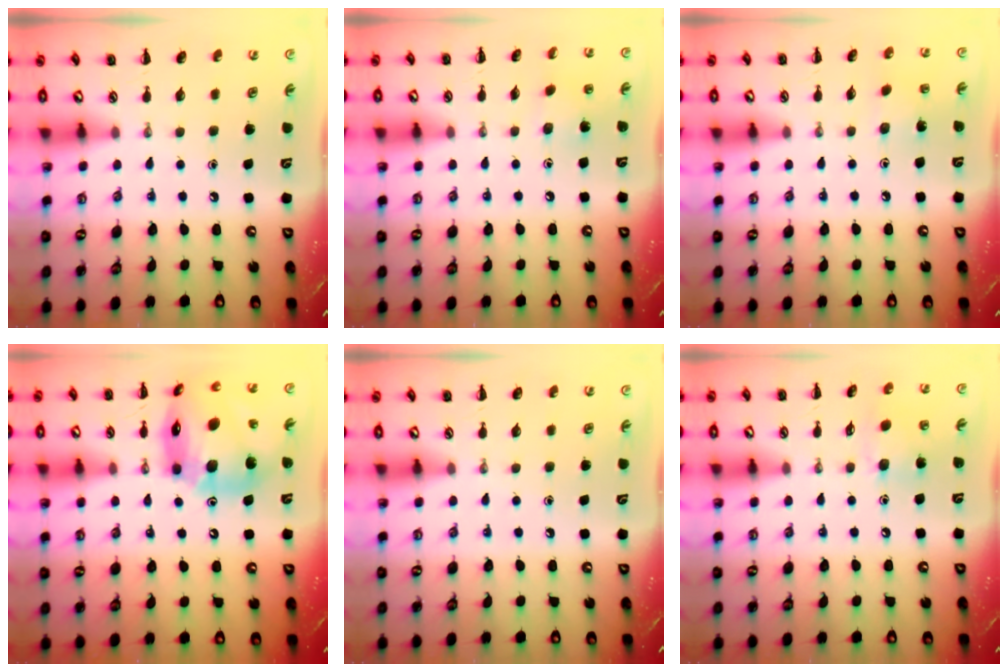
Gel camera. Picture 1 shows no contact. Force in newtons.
{"total": 2.8, "press": 2.7, "slide": 0.6}
{"total": 2.7, "press": 2.6, "slide": 0.8}
{"total": 19.3, "press": 18.8, "slide": 4.3}
{"total": 0.0}
{"total": 7.7, "press": 7.7, "slide": 0.7}